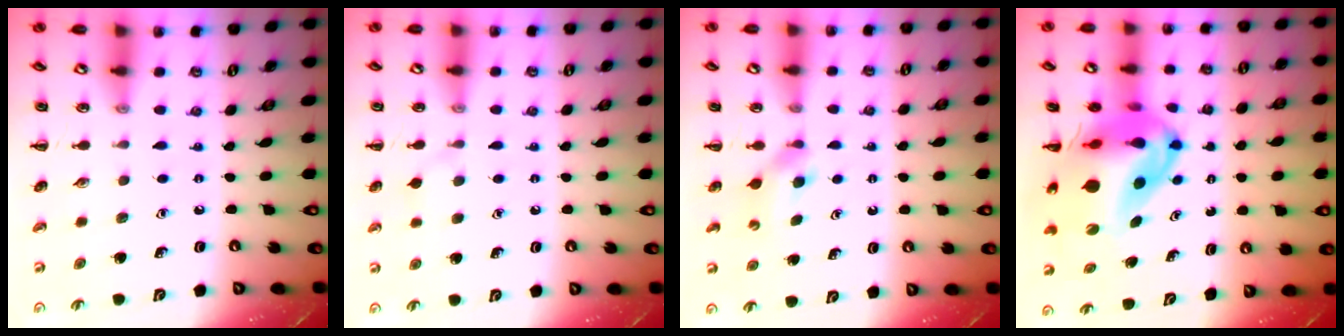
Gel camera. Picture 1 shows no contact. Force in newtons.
{"total": 4.1, "press": 3.8, "slide": 1.6}
{"total": 3.0, "press": 2.7, "slide": 1.3}
{"total": 15.3, "press": 14.6, "slide": 4.7}